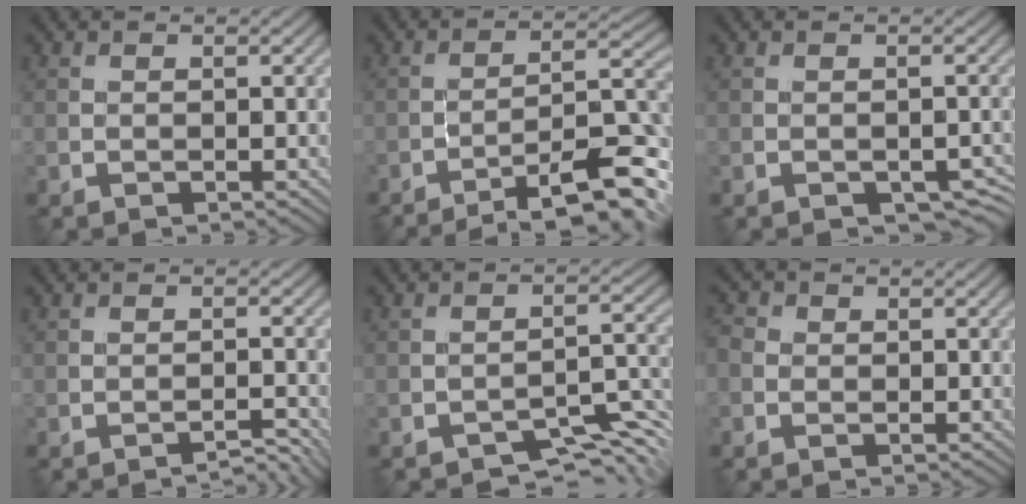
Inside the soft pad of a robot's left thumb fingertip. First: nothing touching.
{"total": 13.0, "force": [-9.1, 2.6, 8.9], "torque": [-0.142, 0.016, -0.135]}
{"total": 2.9, "force": [-1.4, 1.6, 1.9], "torque": [-0.025, -0.006, -0.009]}
{"total": 2.1, "force": [-1.9, 0.1, 0.9], "torque": [-0.005, 0.008, -0.036]}
{"total": 5.3, "force": [-4.6, 0.9, 2.5], "torque": [-0.031, 0.004, -0.065]}
{"total": 1.7, "force": [-0.5, 1.4, 0.8], "torque": [-0.019, 0.002, -0.020]}